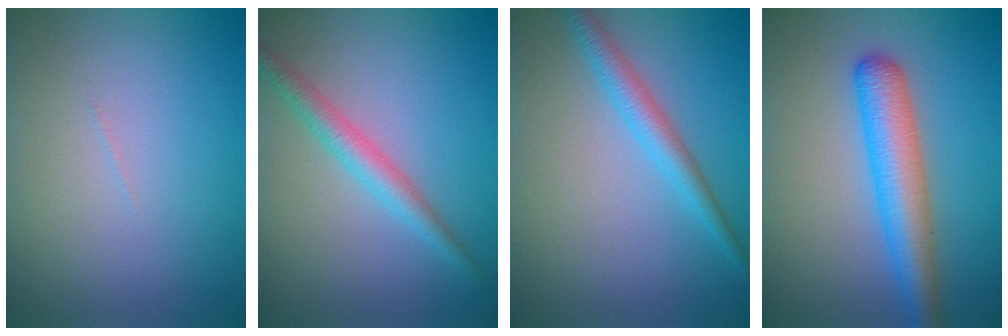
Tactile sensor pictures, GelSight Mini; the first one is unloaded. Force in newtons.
{"total": 2.9, "press": 2.9, "slide": 0.0}
{"total": 2.9, "press": 2.9, "slide": 0.1}
{"total": 5.5, "press": 5.5, "slide": 0.2}